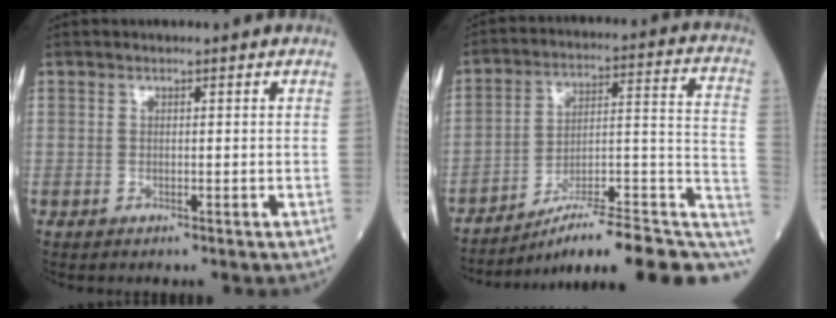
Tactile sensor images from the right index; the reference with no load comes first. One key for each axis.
{"total": 20.1, "fx": -13.7, "fy": 3.2, "fz": 14.4, "tx": -0.139, "ty": 0.042, "tz": -0.198}